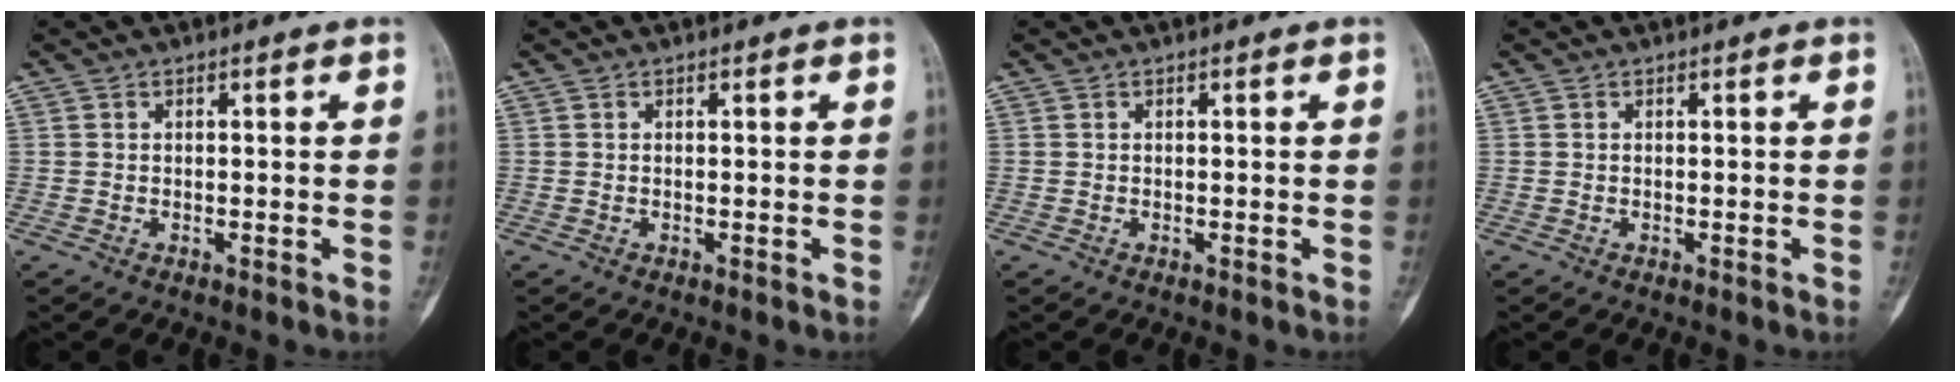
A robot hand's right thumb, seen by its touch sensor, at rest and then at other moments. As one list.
[{"total": 0.0}, {"total": 0.0}, {"total": 0.0}]